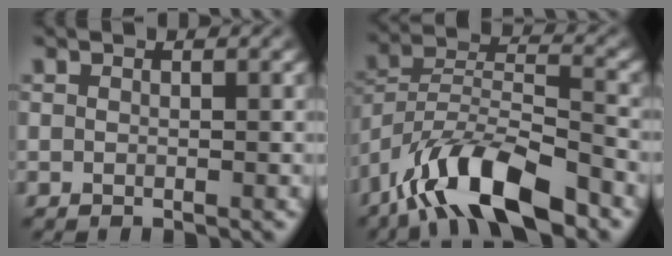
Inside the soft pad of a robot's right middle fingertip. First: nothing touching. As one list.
[{"total": 10.7, "force": [-7.5, 3.4, 6.9], "torque": [-0.115, 0.013, -0.147]}]